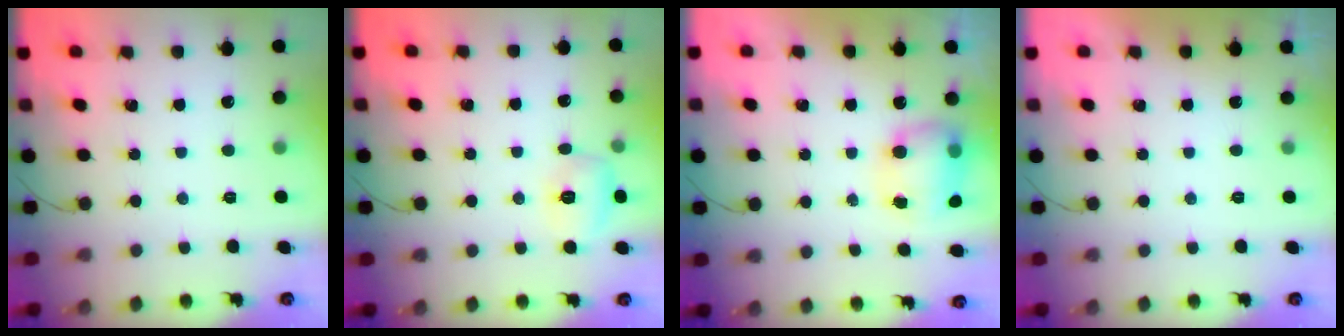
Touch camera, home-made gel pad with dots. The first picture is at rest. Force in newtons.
{"total": 6.8, "press": 6.6, "slide": 1.7}
{"total": 8.1, "press": 8.0, "slide": 1.4}
{"total": 0.0}